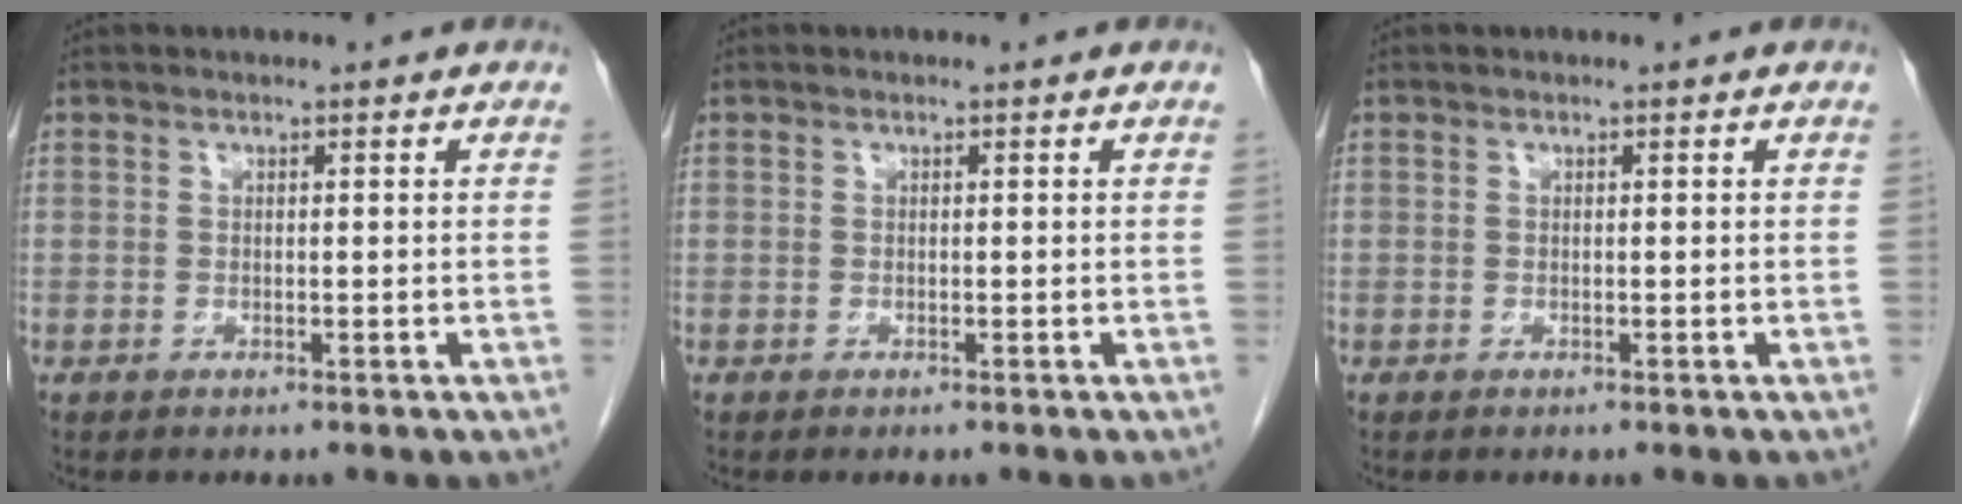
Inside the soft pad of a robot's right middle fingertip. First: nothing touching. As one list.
[{"total": 0.0}, {"total": 0.0}]